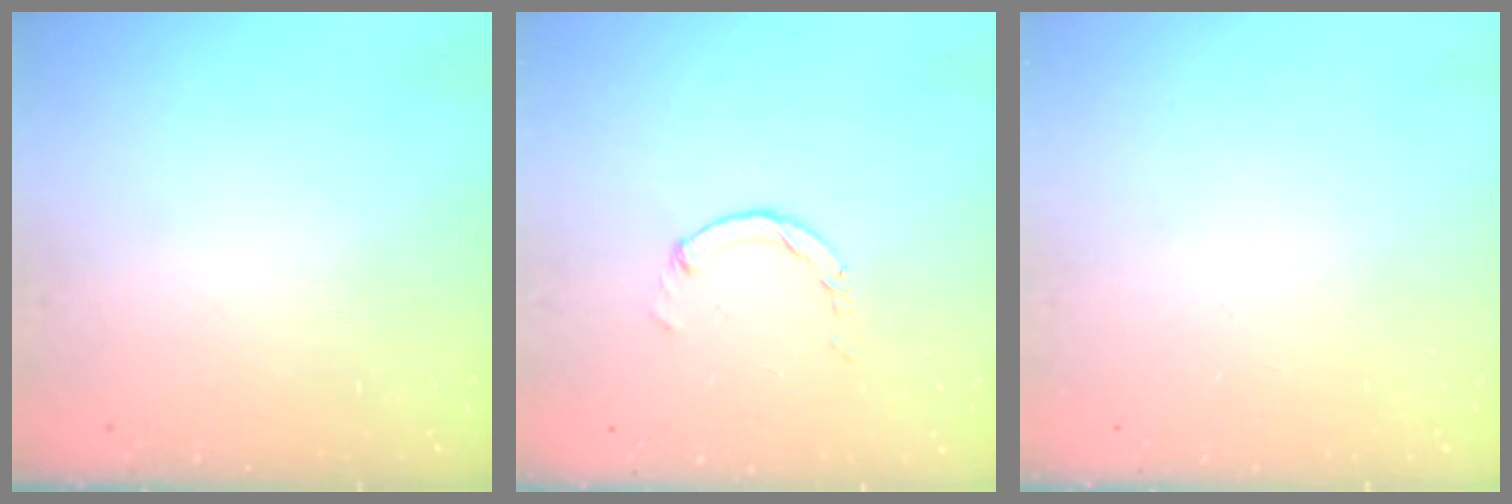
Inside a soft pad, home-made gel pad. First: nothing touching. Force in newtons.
{"total": 1.1, "press": 1.1, "slide": 0.2}
{"total": 0.0}